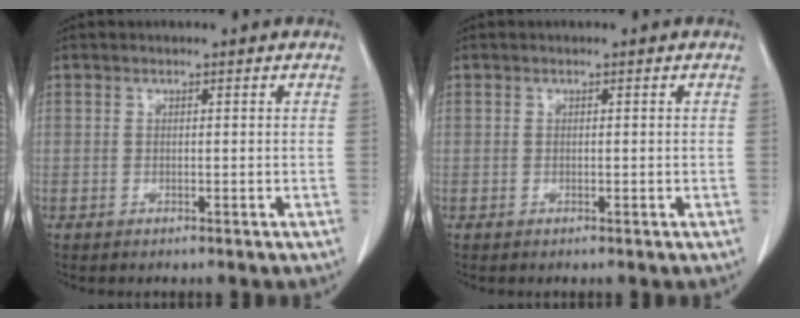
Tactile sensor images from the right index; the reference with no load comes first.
{"total": 0.0}